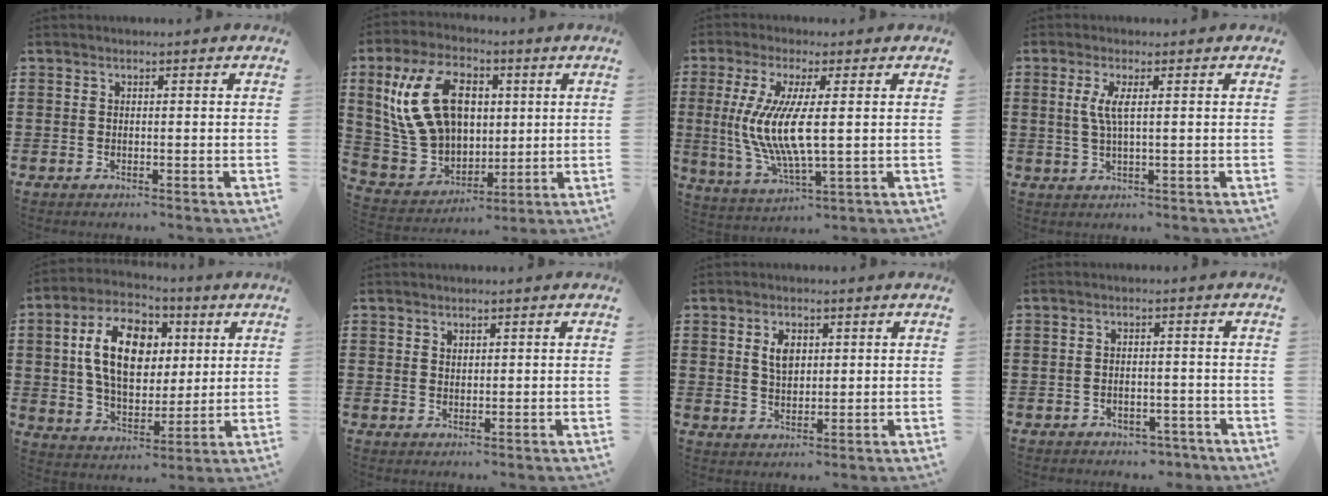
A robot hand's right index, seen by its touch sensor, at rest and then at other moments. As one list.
[{"total": 15.2, "force": [3.5, 10.3, 10.5], "torque": [-0.254, 0.025, 0.066]}, {"total": 9.2, "force": [0.8, 2.6, 8.8], "torque": [-0.202, -0.015, 0.007]}, {"total": 3.5, "force": [0.6, 0.4, 3.5], "torque": [-0.077, -0.004, 0.007]}, {"total": 13.2, "force": [2.7, 8.1, 10.2], "torque": [-0.218, 0.011, 0.042]}, {"total": 1.2, "force": [1.0, 0.7, 0.2], "torque": [-0.004, 0.003, 0.018]}, {"total": 3.7, "force": [1.1, 2.3, 2.7], "torque": [-0.061, 0.011, 0.019]}, {"total": 2.2, "force": [-2.1, 0.6, 0.2], "torque": [-0.010, -0.001, -0.043]}]